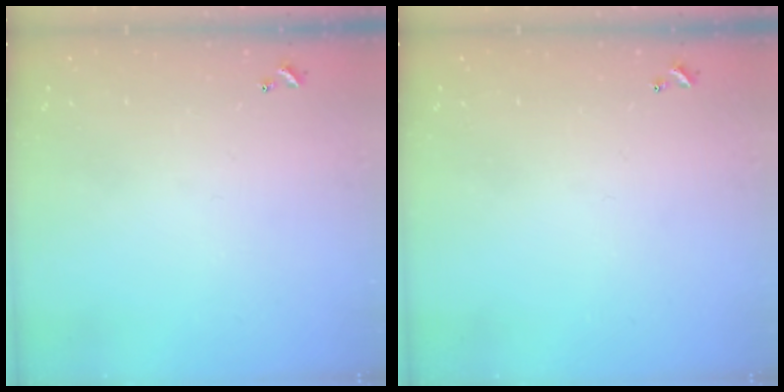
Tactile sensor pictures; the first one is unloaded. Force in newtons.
{"total": 0.0}